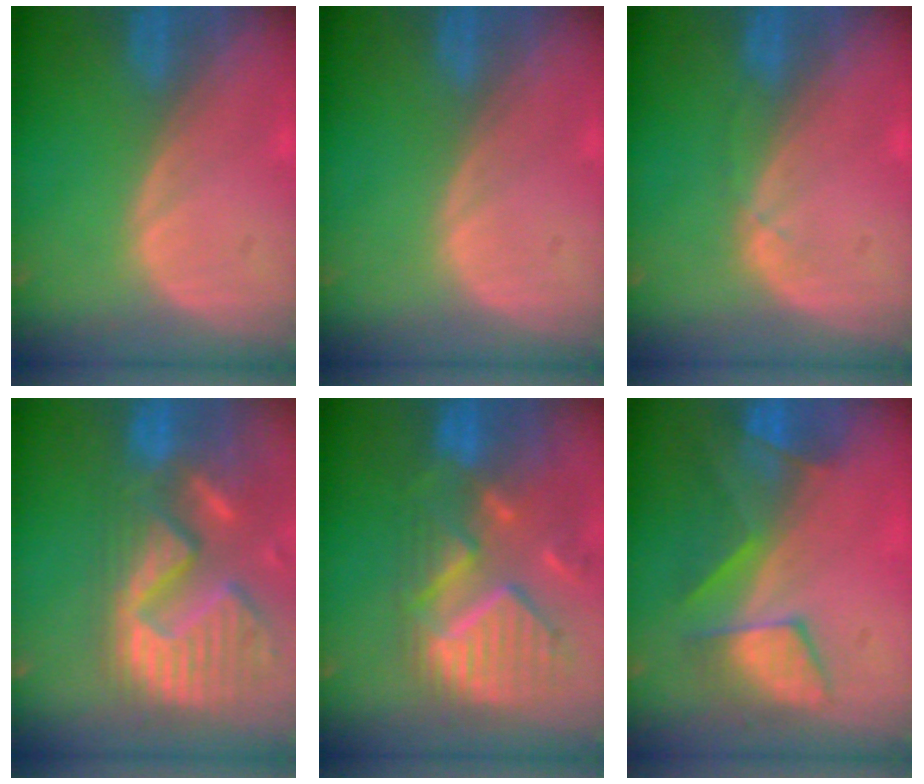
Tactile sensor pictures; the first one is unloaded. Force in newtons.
{"total": 0.0}
{"total": 1.1, "press": 1.1, "slide": 0.2}
{"total": 14.4, "press": 12.0, "slide": 8.0}
{"total": 11.8, "press": 10.4, "slide": 5.5}
{"total": 7.9, "press": 7.7, "slide": 1.8}